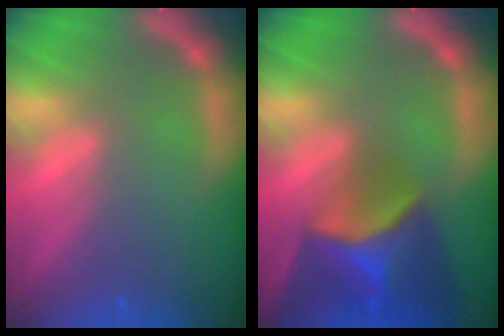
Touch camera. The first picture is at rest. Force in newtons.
{"total": 9.4}